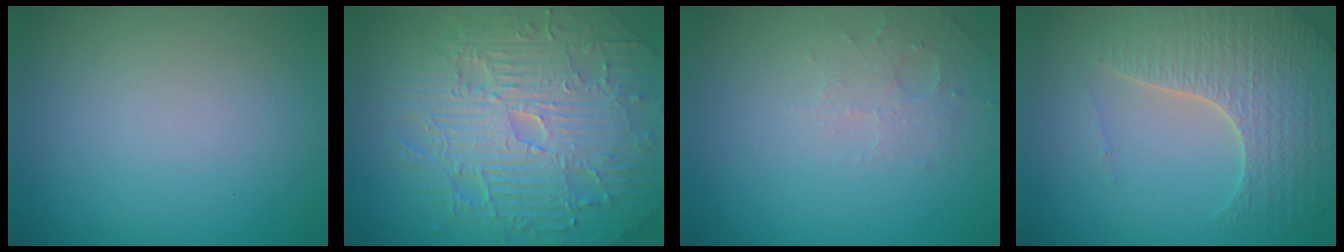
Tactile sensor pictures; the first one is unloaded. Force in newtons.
{"total": 11.3, "press": 7.2, "slide": 8.7}
{"total": 1.8, "press": 1.7, "slide": 0.4}
{"total": 5.3, "press": 4.5, "slide": 2.8}